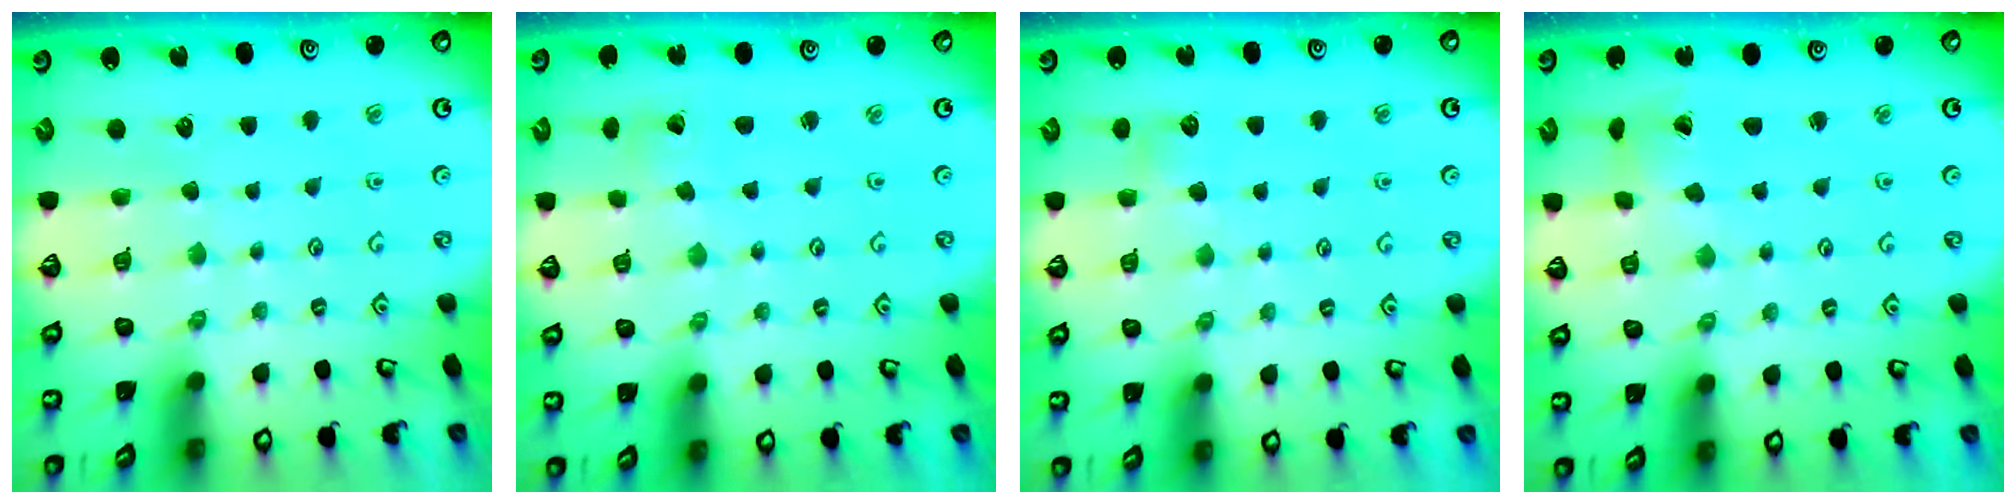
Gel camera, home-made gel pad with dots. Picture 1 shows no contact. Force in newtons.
{"total": 1.6, "press": 1.6, "slide": 0.2}
{"total": 3.7, "press": 3.7, "slide": 0.4}
{"total": 1.4, "press": 1.4, "slide": 0.2}